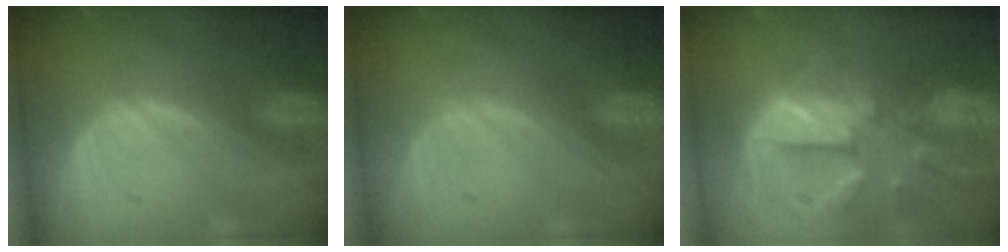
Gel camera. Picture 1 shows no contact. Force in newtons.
{"total": 0.0}
{"total": 11.7, "press": 10.2, "slide": 5.7}